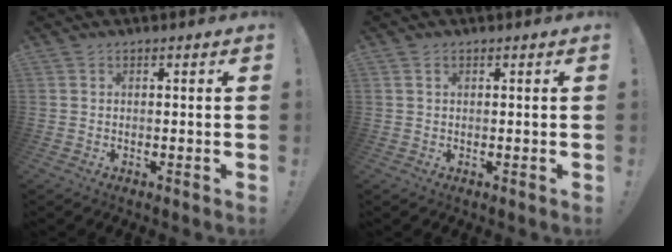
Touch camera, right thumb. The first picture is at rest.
{"total": 0.9, "force": [0.5, 0.6, 0.5], "torque": [-0.006, -0.001, 0.008]}